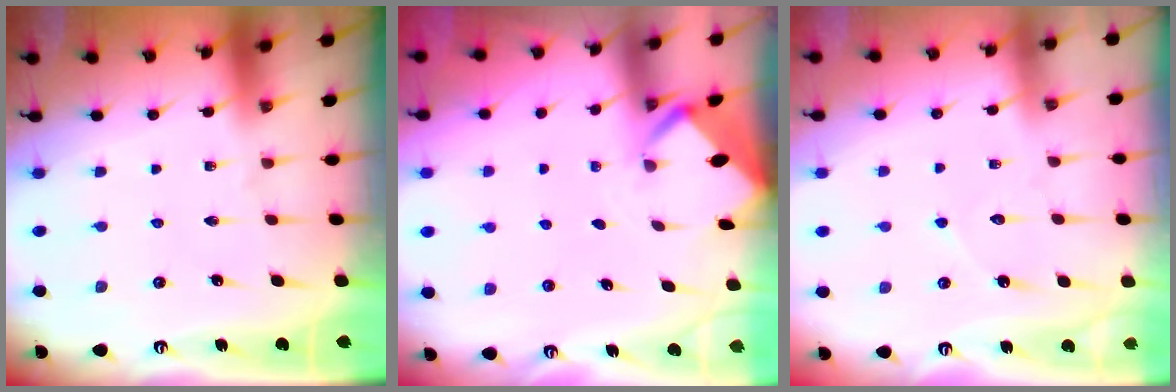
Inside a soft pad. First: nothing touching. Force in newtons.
{"total": 2.2, "press": 2.2, "slide": 0.2}
{"total": 4.9, "press": 4.9, "slide": 0.4}